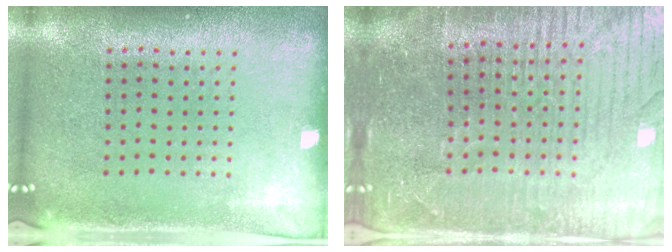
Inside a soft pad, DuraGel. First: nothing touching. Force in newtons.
{"total": 5.0, "press": 4.7, "slide": 1.9}